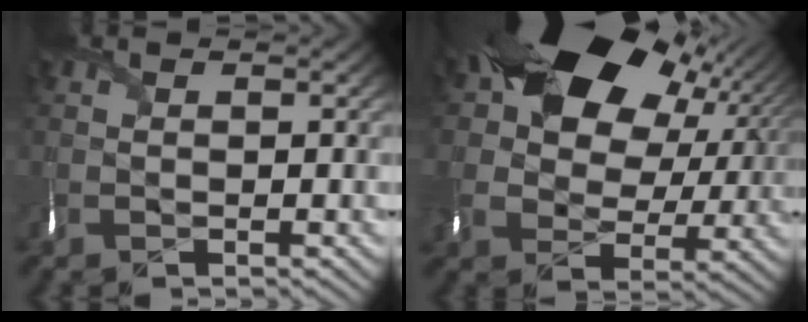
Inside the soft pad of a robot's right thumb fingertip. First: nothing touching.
{"total": 17.8, "force": [6.9, 12.9, 10.1], "torque": [-0.182, 0.023, 0.121]}